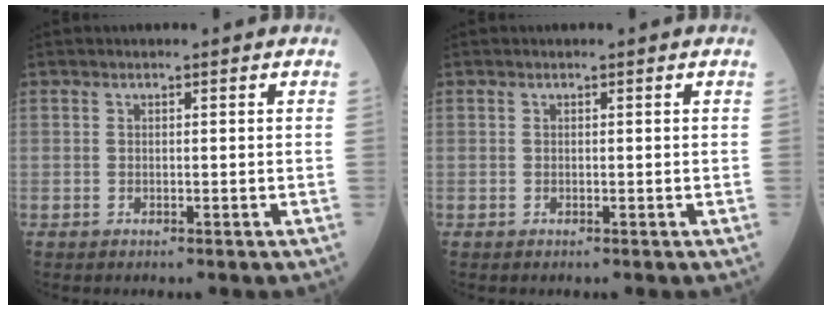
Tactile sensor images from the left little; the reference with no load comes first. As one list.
[{"total": 0.0}]